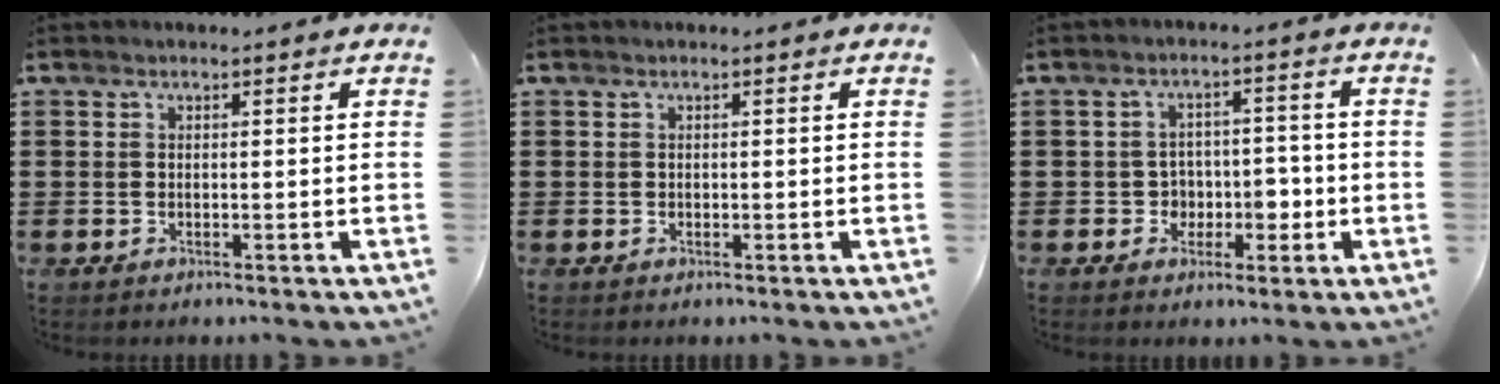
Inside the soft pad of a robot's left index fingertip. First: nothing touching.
{"total": 0.0}
{"total": 4.8, "force": [-1.0, 4.3, 1.8], "torque": [-0.033, 0.002, -0.025]}